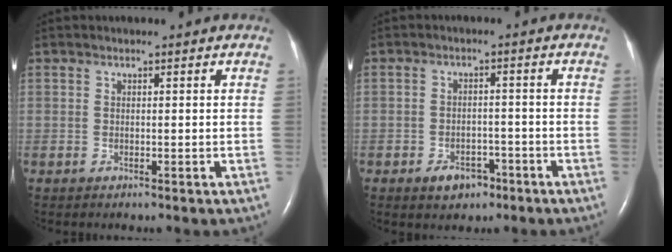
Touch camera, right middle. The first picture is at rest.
{"total": 4.0, "force": [-2.5, 2.5, 1.9], "torque": [-0.030, 0.003, -0.029]}